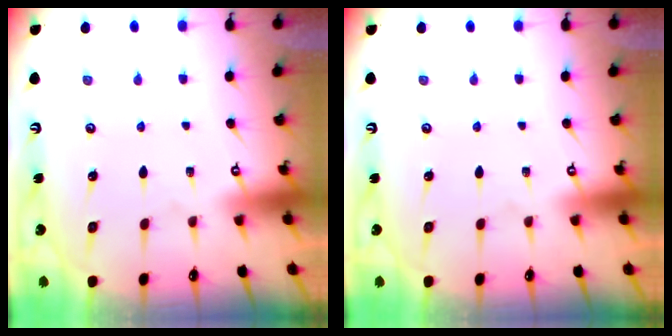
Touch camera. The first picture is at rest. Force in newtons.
{"total": 0.0}